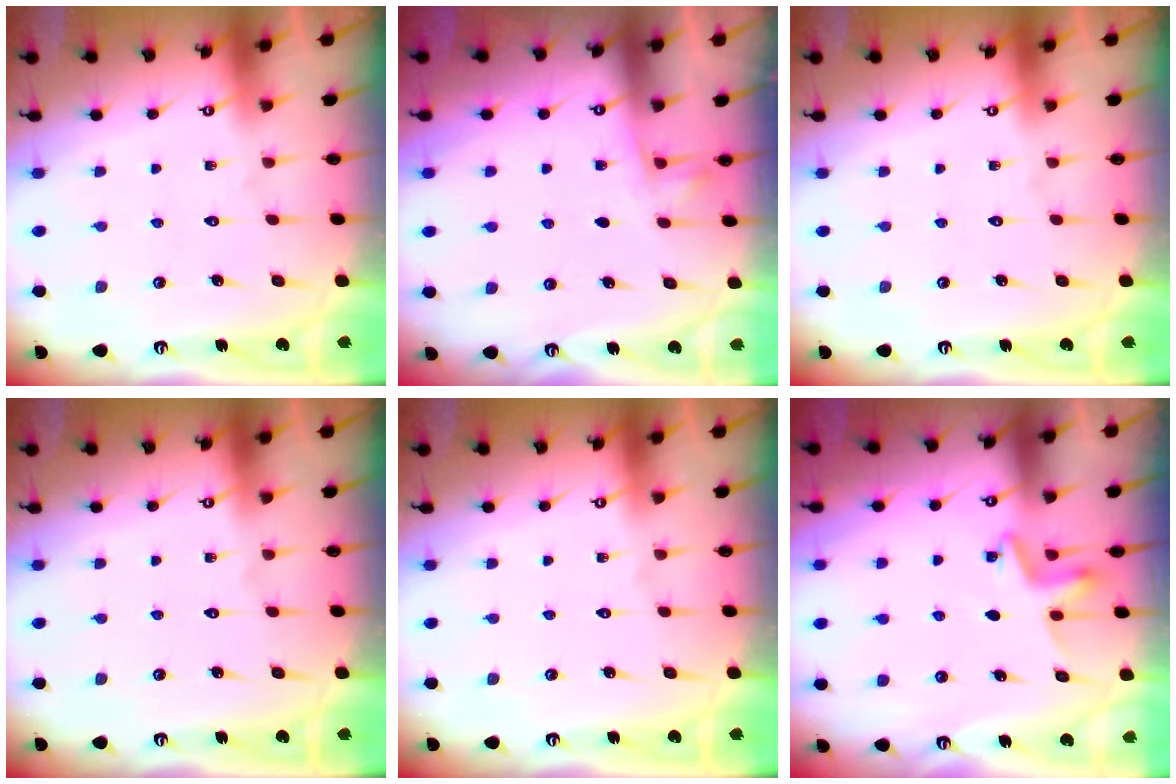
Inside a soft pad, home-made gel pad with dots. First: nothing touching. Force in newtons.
{"total": 3.0, "press": 3.0, "slide": 0.4}
{"total": 0.0}
{"total": 0.0}
{"total": 0.0}
{"total": 4.1, "press": 4.1, "slide": 0.4}